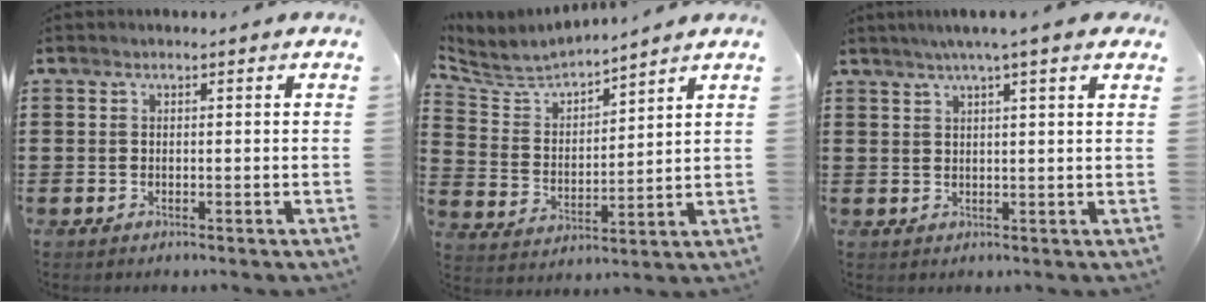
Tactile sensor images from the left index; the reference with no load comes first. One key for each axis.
{"total": 4.7, "fx": 4.5, "fy": 0.9, "fz": 1.0, "tx": -0.049, "ty": -0.031, "tz": 0.071}
{"total": 3.5, "fx": 2.5, "fy": -0.3, "fz": 2.4, "tx": -0.053, "ty": 0.003, "tz": 0.043}